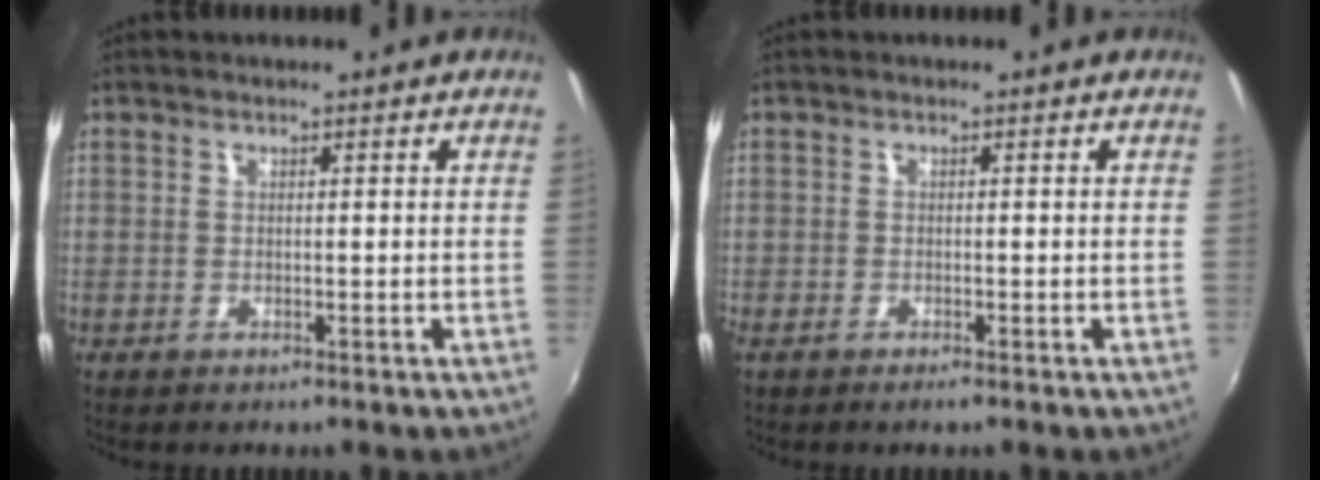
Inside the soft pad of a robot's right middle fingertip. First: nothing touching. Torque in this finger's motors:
{"motor_torque": [0.02, -0.07, 0.06, 0.02]}